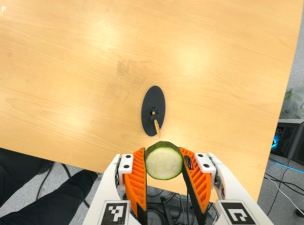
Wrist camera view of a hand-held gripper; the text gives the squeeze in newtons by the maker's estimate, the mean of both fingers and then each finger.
{"total": 11.6, "left": 12.4, "right": 10.8}